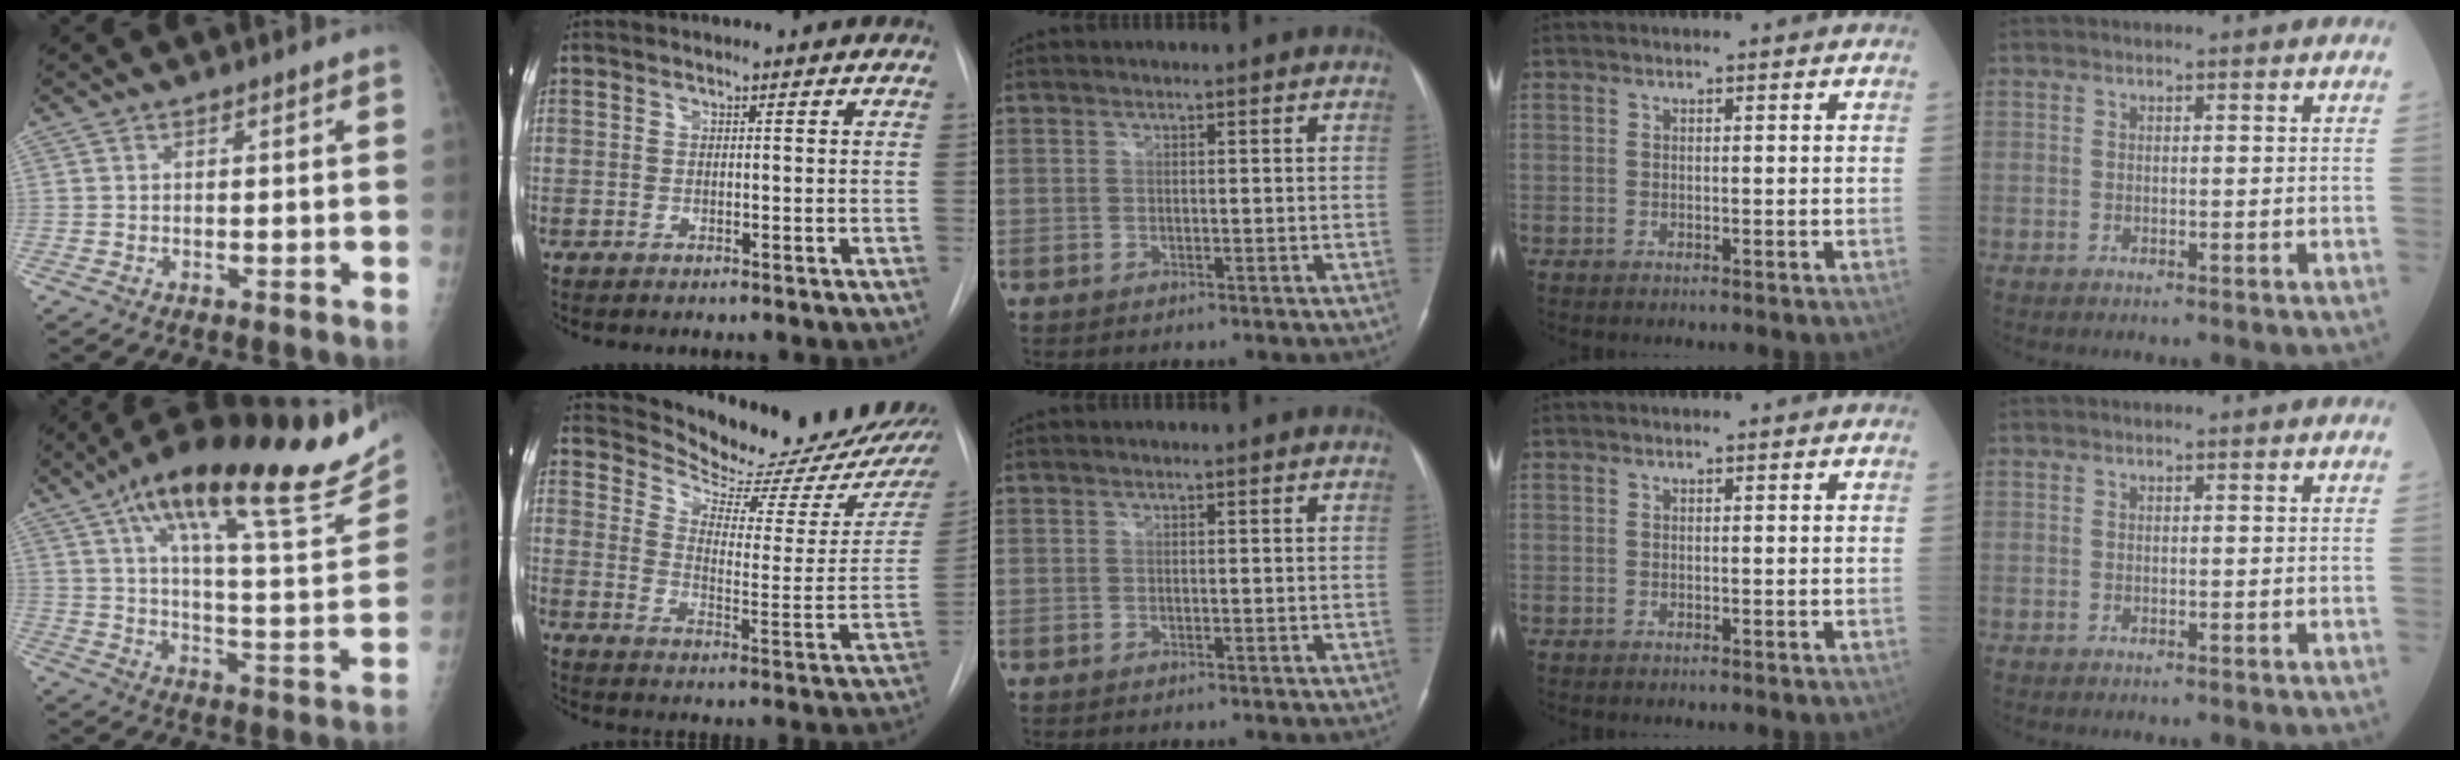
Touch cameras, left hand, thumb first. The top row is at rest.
{"thumb": {"total": 28.9, "force": [17.4, 7.5, 21.8], "torque": [-0.299, -0.035, 0.262]}, "index": {"total": 16.7, "force": [15.8, 0.6, 5.3], "torque": [-0.089, -0.095, 0.213]}}